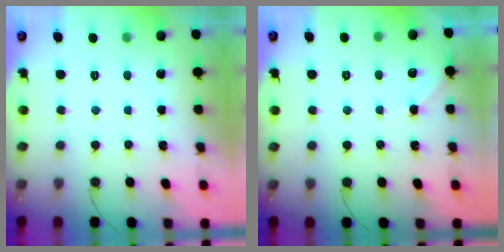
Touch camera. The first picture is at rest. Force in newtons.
{"total": 3.6, "press": 3.5, "slide": 0.4}